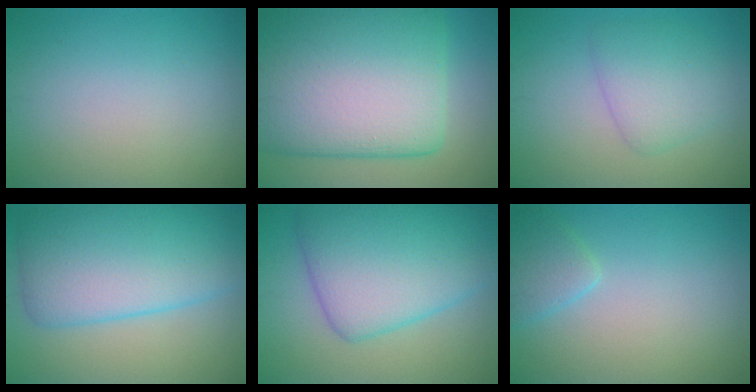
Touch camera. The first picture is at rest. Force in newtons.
{"total": 17.5, "press": 17.4, "slide": 1.0}
{"total": 3.5, "press": 3.5, "slide": 0.3}
{"total": 9.0, "press": 9.0, "slide": 0.4}
{"total": 9.0, "press": 9.0, "slide": 0.1}
{"total": 2.1, "press": 2.1, "slide": 0.2}